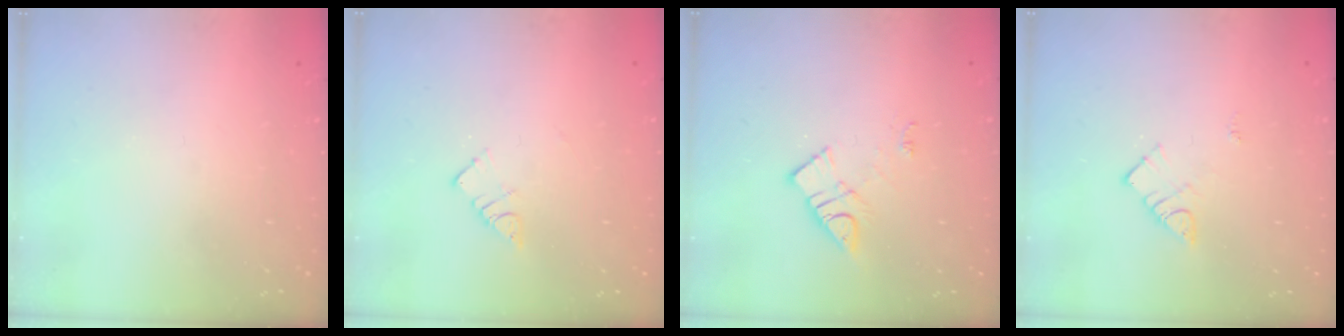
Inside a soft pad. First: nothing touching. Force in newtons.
{"total": 3.9, "press": 3.9, "slide": 0.4}
{"total": 8.9, "press": 8.9, "slide": 0.5}
{"total": 6.4, "press": 6.4, "slide": 0.2}